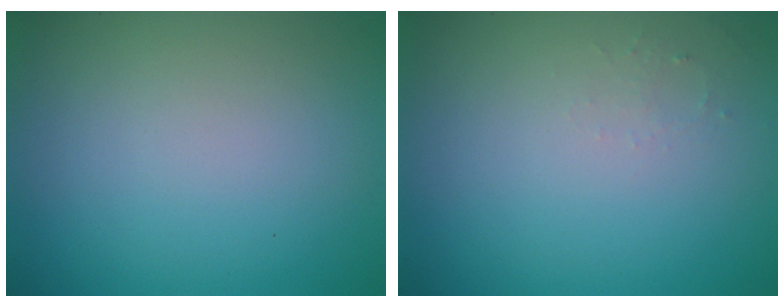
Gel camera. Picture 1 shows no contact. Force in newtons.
{"total": 0.8, "press": 0.8, "slide": 0.3}